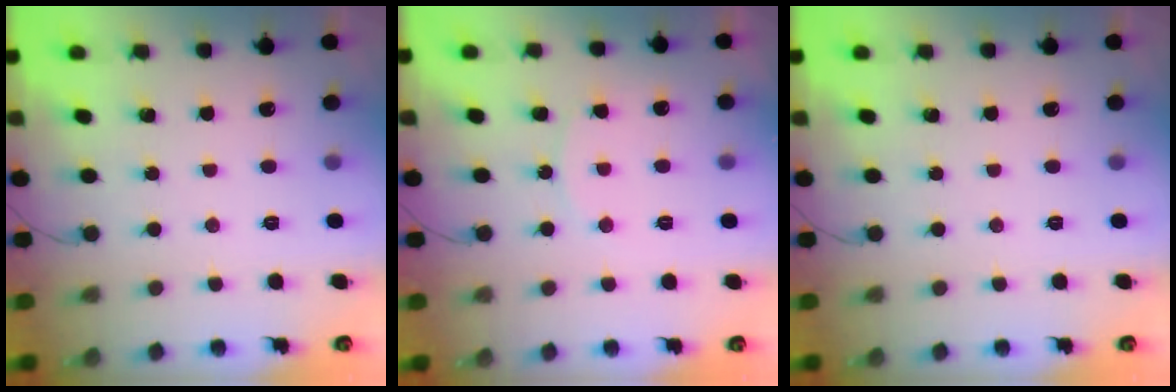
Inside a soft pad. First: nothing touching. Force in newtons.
{"total": 5.9, "press": 5.9, "slide": 0.3}
{"total": 0.0}